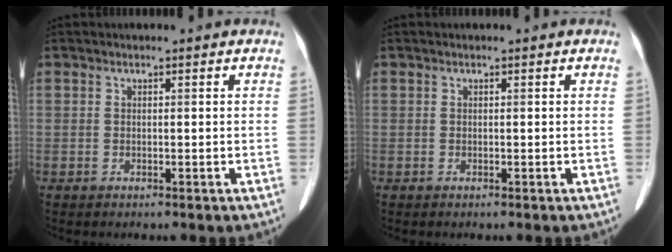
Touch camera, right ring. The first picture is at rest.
{"total": 0.0}